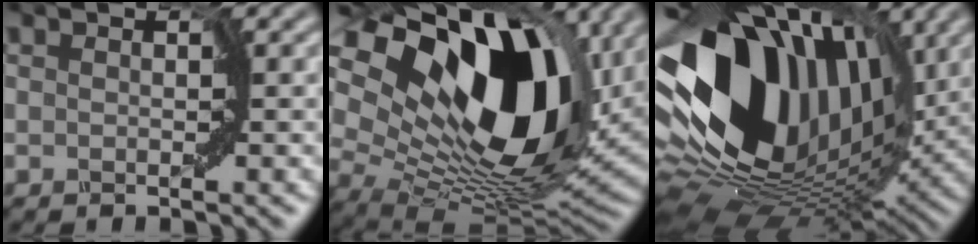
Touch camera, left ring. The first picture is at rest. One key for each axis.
{"total": 18.0, "fx": 8.3, "fy": 9.7, "fz": 12.7, "tx": -0.213, "ty": 0.022, "tz": 0.148}
{"total": 16.7, "fx": 3.3, "fy": 10.8, "fz": 12.3, "tx": -0.247, "ty": 0.004, "tz": 0.047}